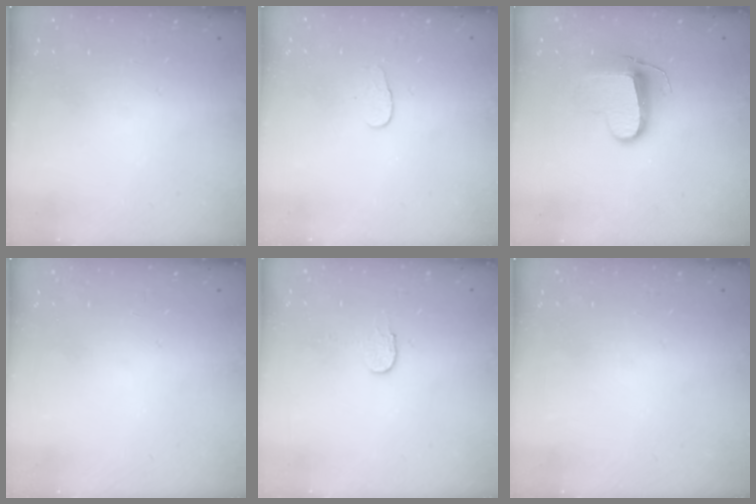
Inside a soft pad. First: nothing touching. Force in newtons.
{"total": 3.3, "press": 3.3, "slide": 0.3}
{"total": 9.4, "press": 9.4, "slide": 0.2}
{"total": 0.0}
{"total": 3.2, "press": 3.2, "slide": 0.3}
{"total": 0.0}